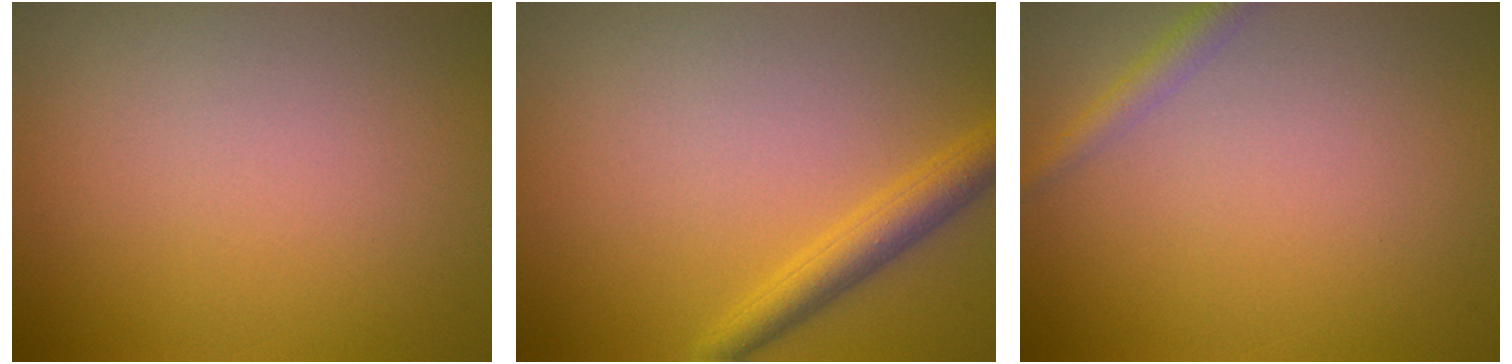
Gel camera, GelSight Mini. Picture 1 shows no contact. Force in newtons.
{"total": 3.0, "press": 2.9, "slide": 0.2}
{"total": 1.5, "press": 1.5, "slide": 0.0}